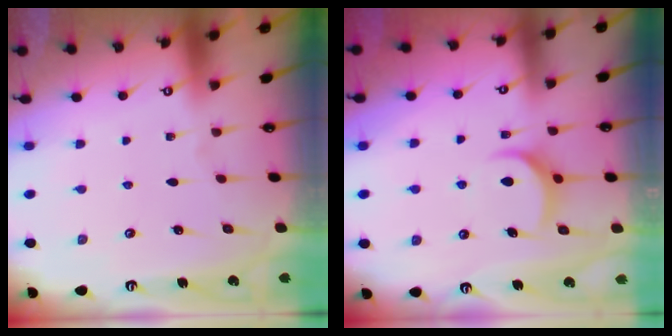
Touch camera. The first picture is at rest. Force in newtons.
{"total": 7.7, "press": 7.7, "slide": 0.7}